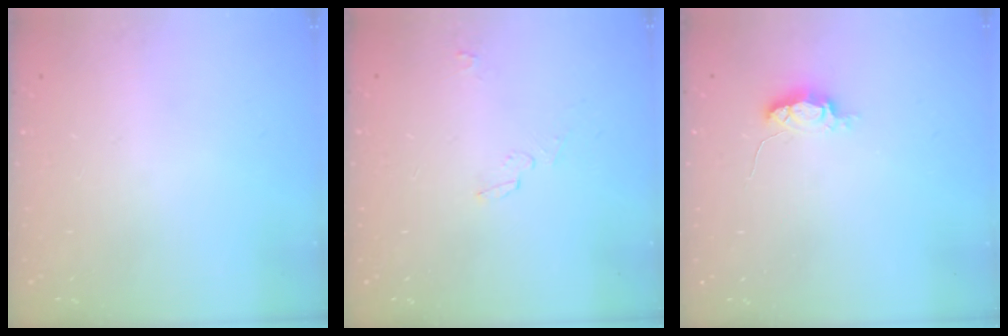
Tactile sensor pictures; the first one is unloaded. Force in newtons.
{"total": 2.6, "press": 2.3, "slide": 1.2}
{"total": 4.7, "press": 4.7, "slide": 0.4}